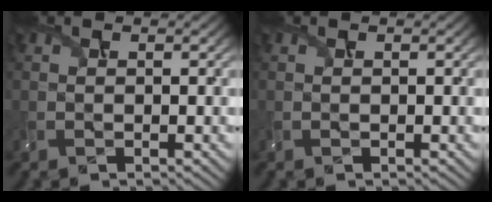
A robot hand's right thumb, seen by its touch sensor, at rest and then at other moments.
{"total": 0.0}